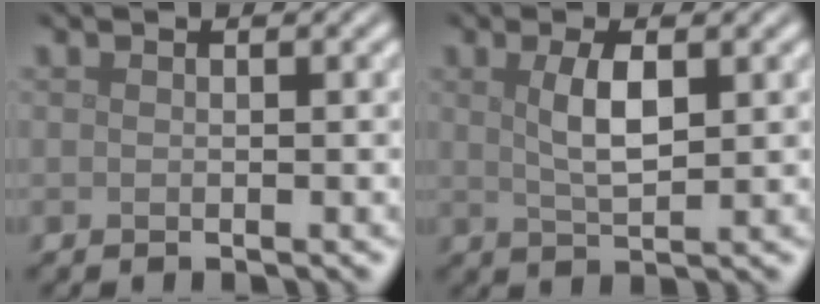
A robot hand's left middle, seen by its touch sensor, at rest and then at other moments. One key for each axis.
{"total": 3.2, "fx": 0.9, "fy": 1.1, "fz": 2.9, "tx": -0.058, "ty": 0.001, "tz": 0.020}